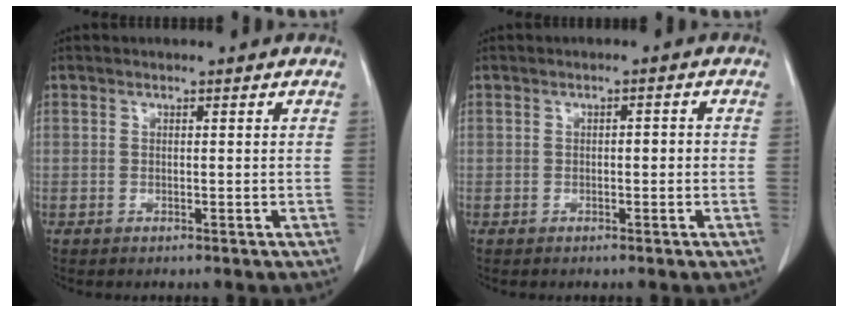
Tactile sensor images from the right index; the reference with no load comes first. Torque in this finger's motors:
{"motor_torque": [0.27, -0.24, 0.04, 0.03]}